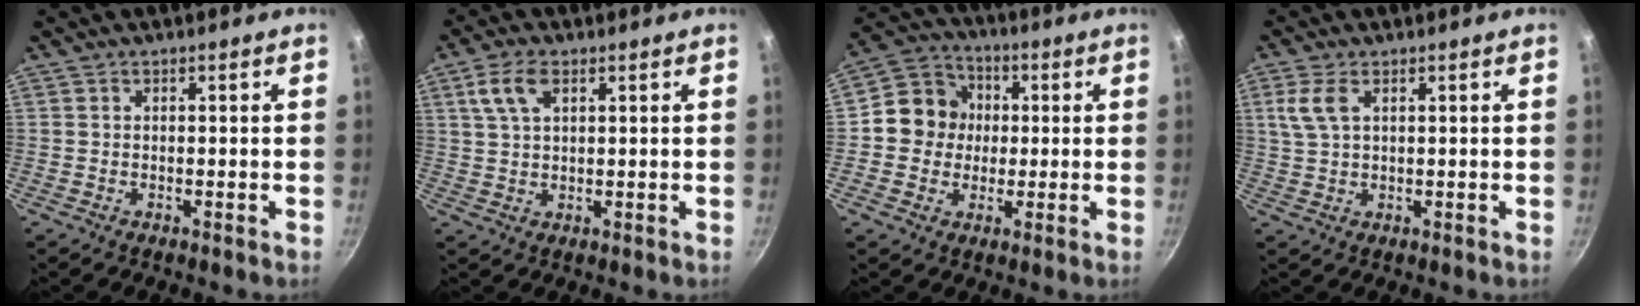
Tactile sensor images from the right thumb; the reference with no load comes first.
{"total": 6.0, "force": [2.5, 3.2, 4.4], "torque": [-0.079, 0.005, 0.049]}
{"total": 10.1, "force": [0.3, 9.3, 3.7], "torque": [-0.026, 0.019, -0.014]}
{"total": 4.7, "force": [1.8, 2.4, 3.7], "torque": [-0.081, 0.004, 0.037]}